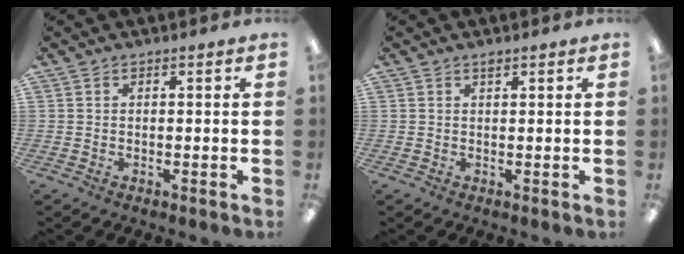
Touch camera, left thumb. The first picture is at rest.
{"total": 0.9, "force": [0.7, 0.3, 0.5], "torque": [-0.013, 0.003, 0.013]}